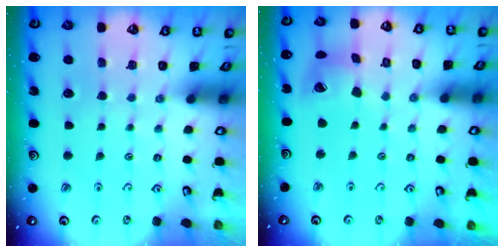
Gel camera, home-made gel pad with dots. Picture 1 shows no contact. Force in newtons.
{"total": 13.4, "press": 13.3, "slide": 1.5}